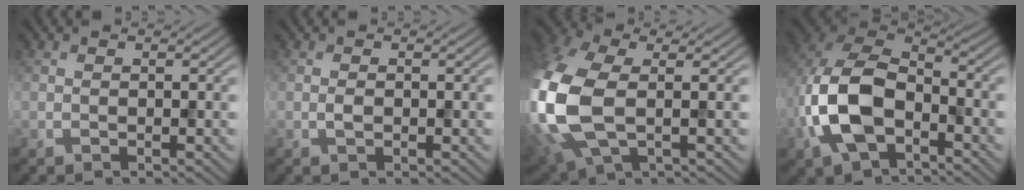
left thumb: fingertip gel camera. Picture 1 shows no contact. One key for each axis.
{"total": 0.9, "fx": -0.3, "fy": 0.4, "fz": 0.7, "tx": -0.016, "ty": -0.003, "tz": -0.009}
{"total": 14.4, "fx": -0.3, "fy": 8.5, "fz": 11.6, "tx": -0.339, "ty": -0.025, "tz": 0.006}
{"total": 12.9, "fx": -4.1, "fy": 7.6, "fz": 9.5, "tx": -0.242, "ty": -0.013, "tz": -0.088}